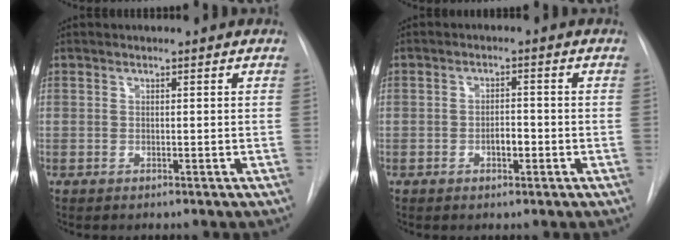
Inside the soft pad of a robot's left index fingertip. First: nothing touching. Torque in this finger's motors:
{"motor_torque": [0.11, 0.05, 0.04, 0.01]}